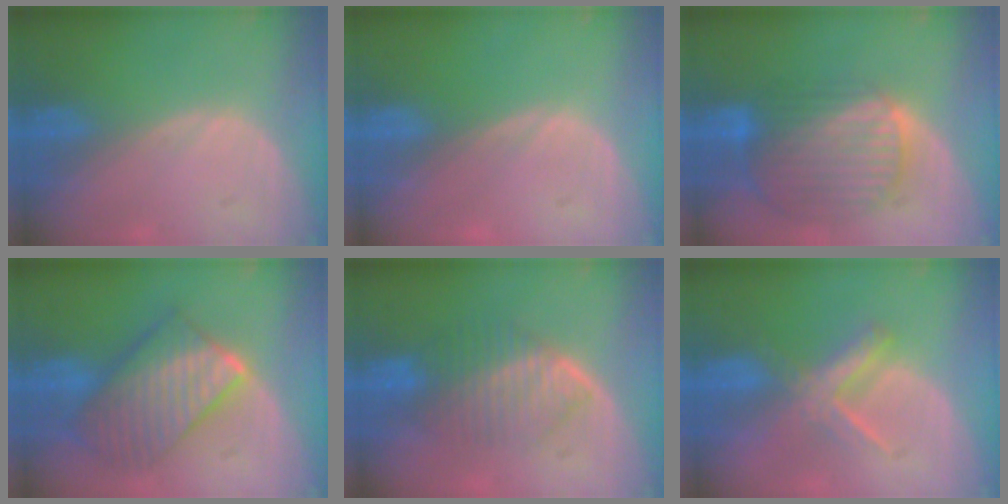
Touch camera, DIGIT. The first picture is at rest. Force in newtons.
{"total": 0.0}
{"total": 10.3, "press": 8.7, "slide": 5.6}
{"total": 10.2, "press": 10.1, "slide": 0.8}
{"total": 6.6, "press": 6.5, "slide": 1.3}
{"total": 5.5, "press": 5.4, "slide": 1.1}